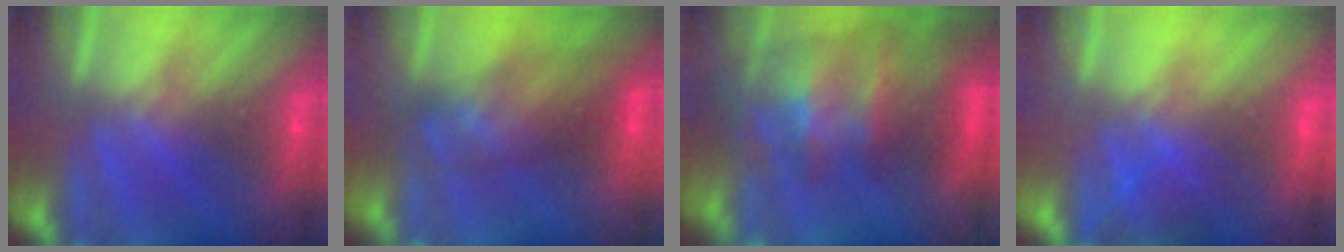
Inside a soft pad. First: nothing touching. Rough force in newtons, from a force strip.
{"total": 5.5}
{"total": 7.6}
{"total": 2.8}